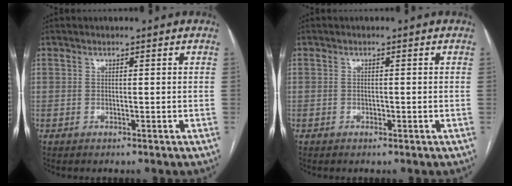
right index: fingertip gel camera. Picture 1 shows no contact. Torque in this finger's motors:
{"motor_torque": [-0.07, 0.00, 0.04, 0.00]}